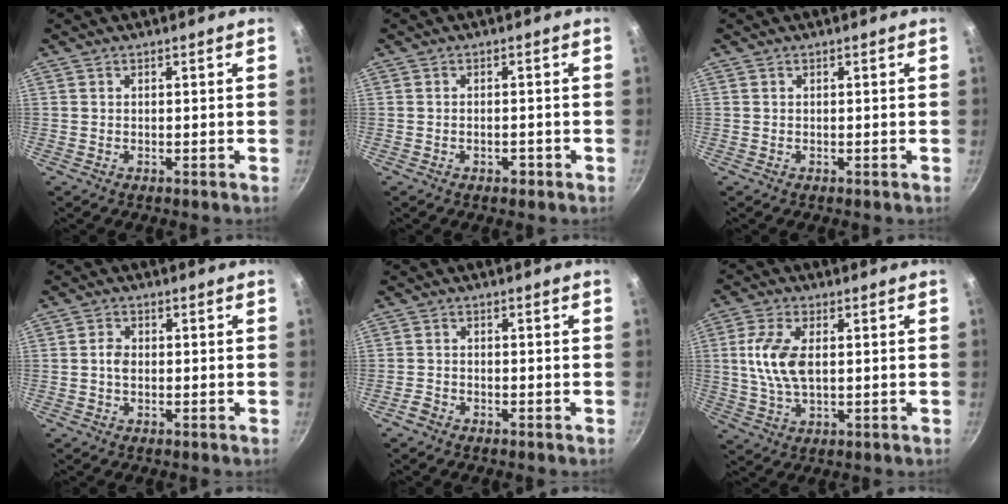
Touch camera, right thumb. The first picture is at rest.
{"total": 1.7, "force": [-1.0, 1.0, 1.0], "torque": [-0.015, 0.007, -0.012]}
{"total": 0.0}
{"total": 2.5, "force": [-0.2, 1.8, 1.7], "torque": [-0.025, 0.006, -0.005]}
{"total": 2.0, "force": [-1.6, 1.0, 0.6], "torque": [-0.020, 0.017, -0.032]}
{"total": 9.4, "force": [1.1, 5.0, 7.9], "torque": [-0.158, 0.003, 0.019]}